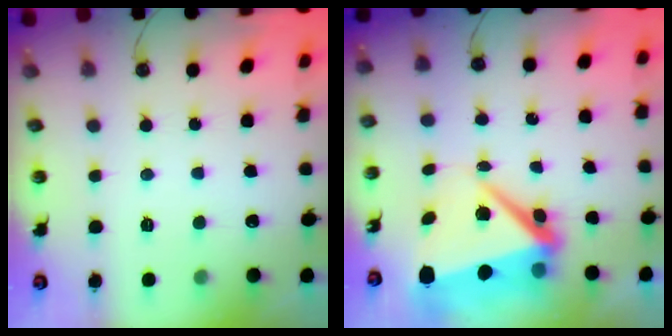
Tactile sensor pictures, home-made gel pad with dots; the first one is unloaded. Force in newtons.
{"total": 10.2, "press": 8.8, "slide": 5.2}